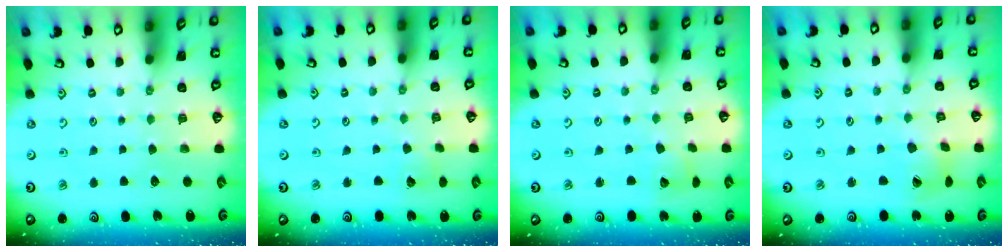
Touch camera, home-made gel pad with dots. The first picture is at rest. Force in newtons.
{"total": 4.2, "press": 4.1, "slide": 0.5}
{"total": 3.4, "press": 3.3, "slide": 0.5}
{"total": 4.9, "press": 4.9, "slide": 0.4}